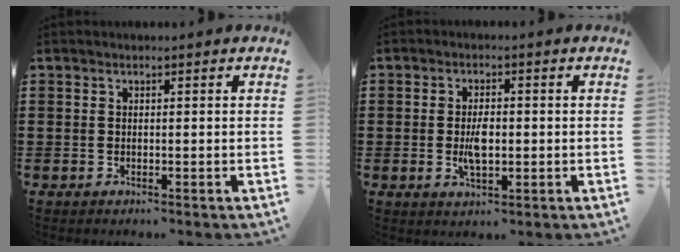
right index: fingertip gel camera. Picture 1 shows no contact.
{"total": 4.0, "force": [-0.4, 1.9, 3.5], "torque": [-0.072, 0.002, -0.010]}